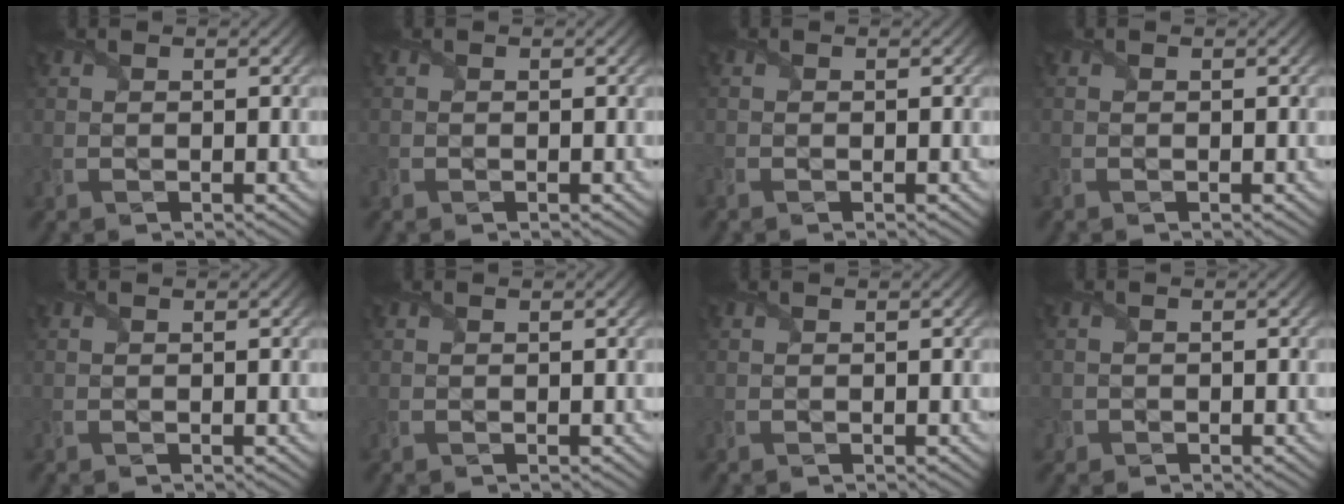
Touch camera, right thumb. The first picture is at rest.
{"total": 0.5, "force": [-0.4, 0.4, 0.0], "torque": [-0.003, -0.003, -0.008]}
{"total": 1.1, "force": [-0.6, 0.7, 0.6], "torque": [-0.018, -0.005, -0.012]}
{"total": 0.7, "force": [-0.4, 0.5, 0.4], "torque": [-0.011, -0.003, -0.006]}
{"total": 0.0}
{"total": 0.0}
{"total": 0.0}
{"total": 1.1, "force": [-0.6, 0.9, -0.2], "torque": [0.003, -0.003, -0.013]}